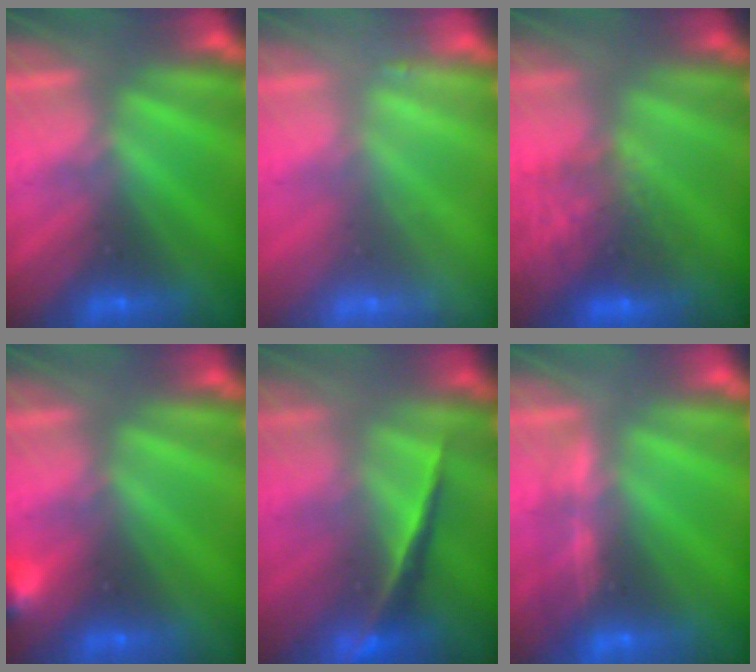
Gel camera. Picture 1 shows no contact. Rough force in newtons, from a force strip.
{"total": 2.3}
{"total": 11.4}
{"total": 2.9}
{"total": 1.9}
{"total": 1.4}